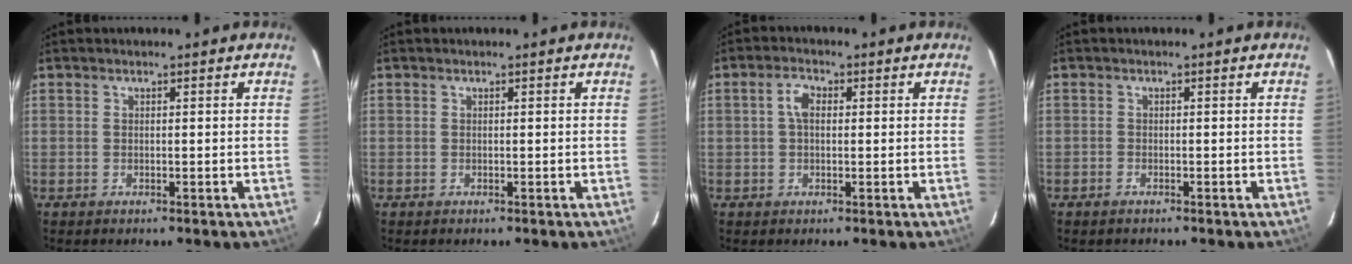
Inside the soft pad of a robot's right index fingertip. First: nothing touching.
{"total": 0.0}
{"total": 3.1, "force": [0.4, 1.9, 2.4], "torque": [-0.048, 0.010, 0.009]}
{"total": 1.0, "force": [-0.8, 0.6, 0.1], "torque": [-0.005, 0.001, -0.015]}